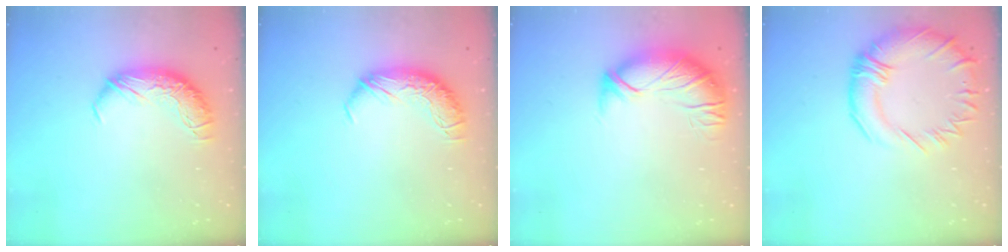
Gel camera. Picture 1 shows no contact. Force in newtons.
{"total": 0.0}
{"total": 2.8, "press": 1.3, "slide": 2.5}
{"total": 5.8, "press": 5.0, "slide": 2.9}